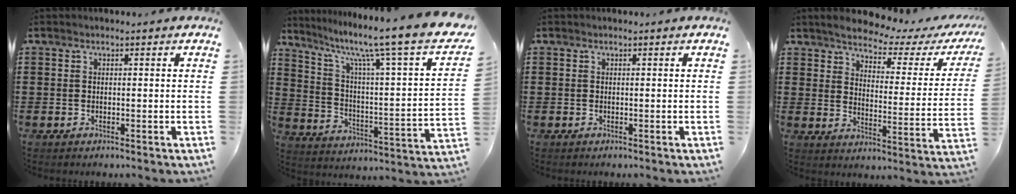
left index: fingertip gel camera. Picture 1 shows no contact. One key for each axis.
{"total": 10.4, "fx": 7.8, "fy": 0.1, "fz": 6.9, "tx": -0.143, "ty": -0.062, "tz": 0.114}
{"total": 0.0}
{"total": 3.9, "fx": 3.5, "fy": 0.8, "fz": 1.5, "tx": -0.053, "ty": -0.024, "tz": 0.053}